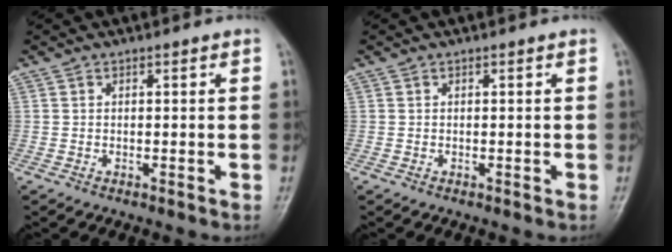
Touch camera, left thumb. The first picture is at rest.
{"total": 0.0}